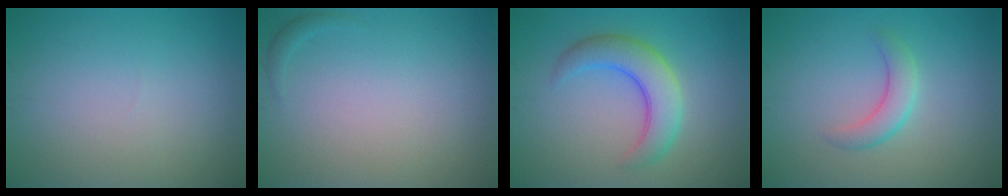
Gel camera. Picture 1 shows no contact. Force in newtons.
{"total": 0.6, "press": 0.6, "slide": 0.1}
{"total": 5.1, "press": 5.1, "slide": 0.2}
{"total": 2.4, "press": 2.4, "slide": 0.1}